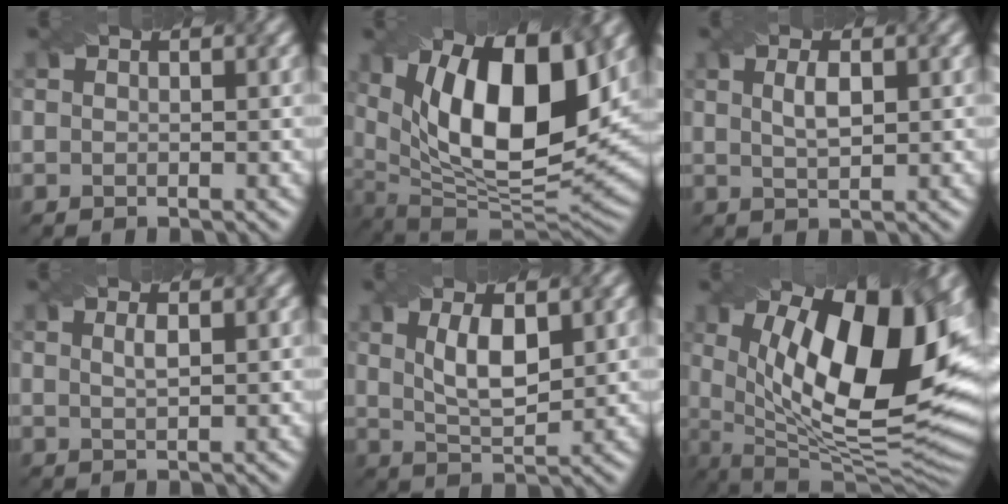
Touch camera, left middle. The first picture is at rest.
{"total": 15.5, "force": [4.7, 6.7, 13.2], "torque": [-0.202, 0.003, 0.074]}
{"total": 1.8, "force": [0.4, 0.6, 1.7], "torque": [-0.032, 0.001, 0.010]}
{"total": 0.9, "force": [0.2, 0.2, 0.8], "torque": [-0.013, 0.002, 0.004]}
{"total": 4.2, "force": [1.1, 1.7, 3.7], "torque": [-0.077, -0.002, 0.024]}
{"total": 16.5, "force": [3.9, 6.9, 14.5], "torque": [-0.206, -0.006, 0.064]}